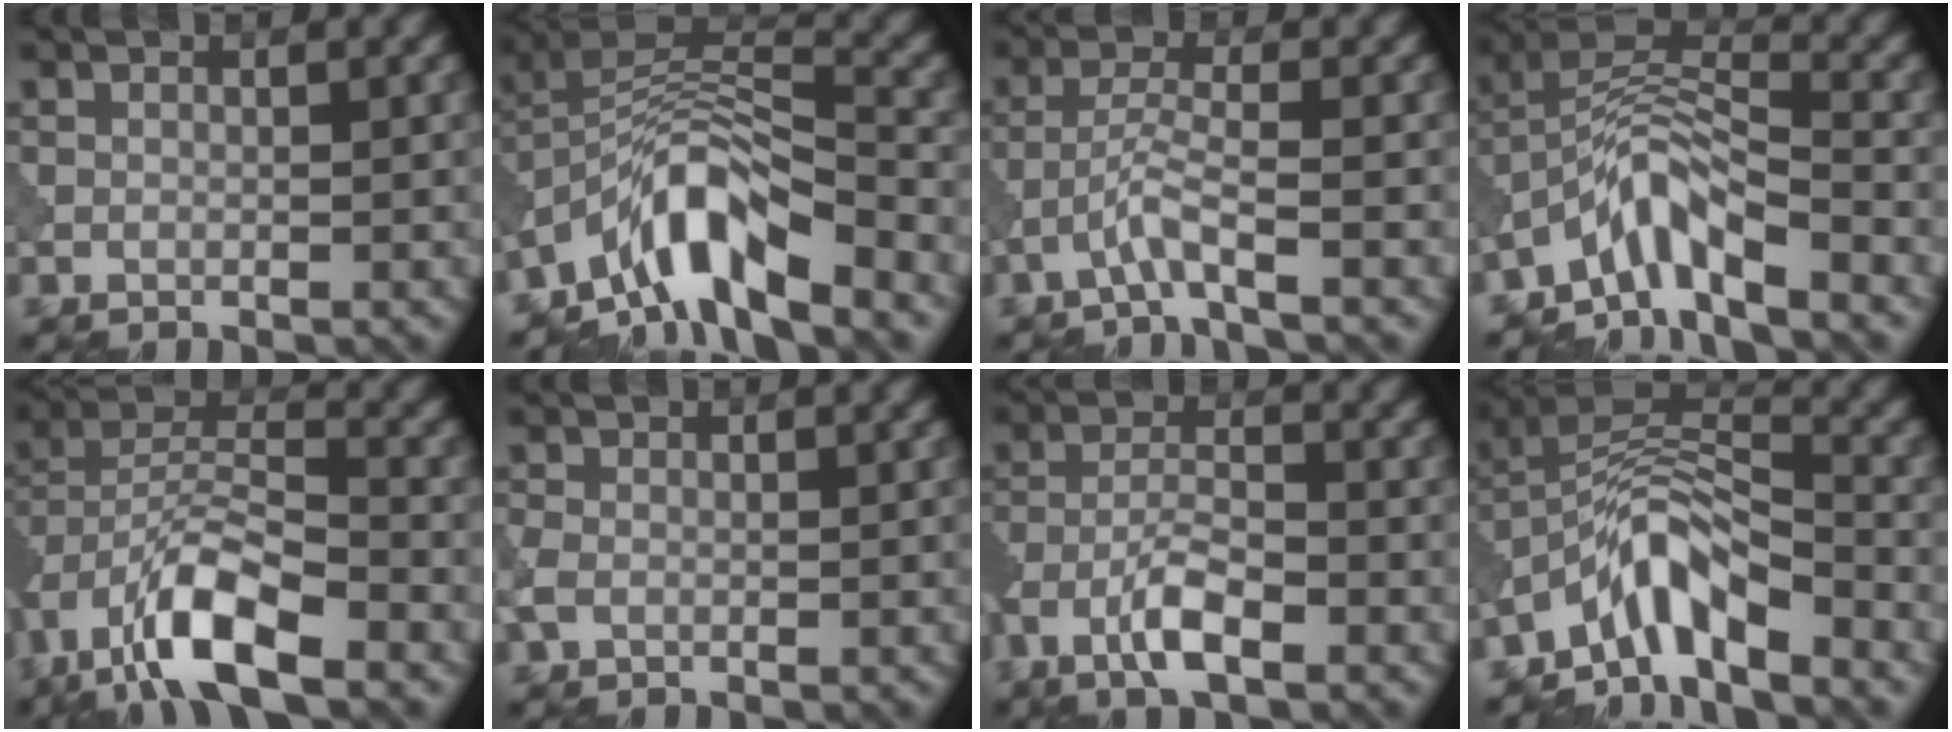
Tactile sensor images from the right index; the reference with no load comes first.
{"total": 8.1, "force": [-5.7, 2.3, 5.3], "torque": [-0.083, 0.011, -0.117]}
{"total": 2.8, "force": [-1.8, -0.1, 2.1], "torque": [-0.046, 0.012, -0.046]}
{"total": 5.6, "force": [-4.2, 1.3, 3.6], "torque": [-0.062, 0.012, -0.088]}
{"total": 10.1, "force": [-6.0, 3.7, 7.2], "torque": [-0.133, 0.005, -0.120]}
{"total": 1.9, "force": [-0.6, 1.5, 1.0], "torque": [-0.025, -0.001, -0.018]}
{"total": 4.5, "force": [-2.7, 1.2, 3.4], "torque": [-0.069, 0.007, -0.059]}
{"total": 6.0, "force": [-4.4, 1.7, 3.7], "torque": [-0.062, 0.013, -0.091]}